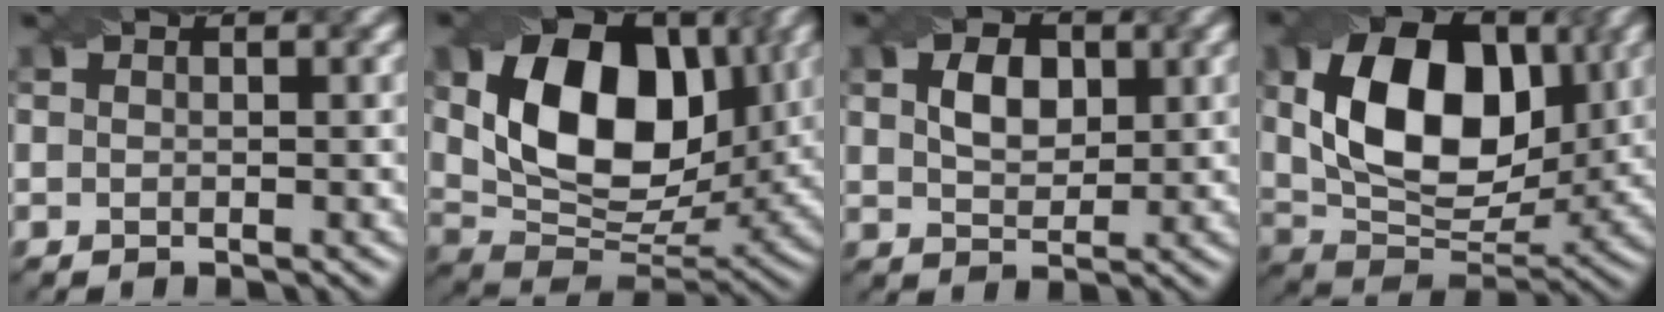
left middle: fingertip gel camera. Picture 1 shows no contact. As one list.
[{"total": 13.6, "force": [3.4, 8.9, 9.6], "torque": [-0.166, 0.002, 0.060]}, {"total": 3.5, "force": [1.1, 2.3, 2.4], "torque": [-0.050, 0.003, 0.020]}, {"total": 12.2, "force": [2.5, 7.8, 9.1], "torque": [-0.156, -0.002, 0.046]}]